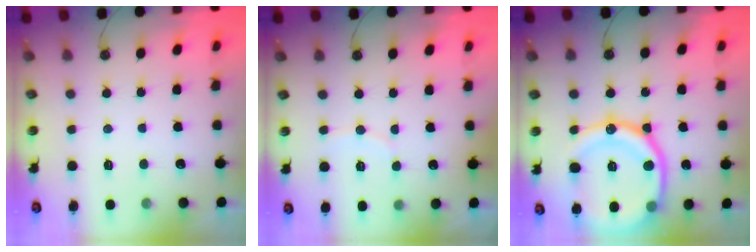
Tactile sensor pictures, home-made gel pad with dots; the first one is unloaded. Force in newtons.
{"total": 4.7, "press": 4.7, "slide": 0.5}
{"total": 24.0, "press": 23.9, "slide": 2.6}